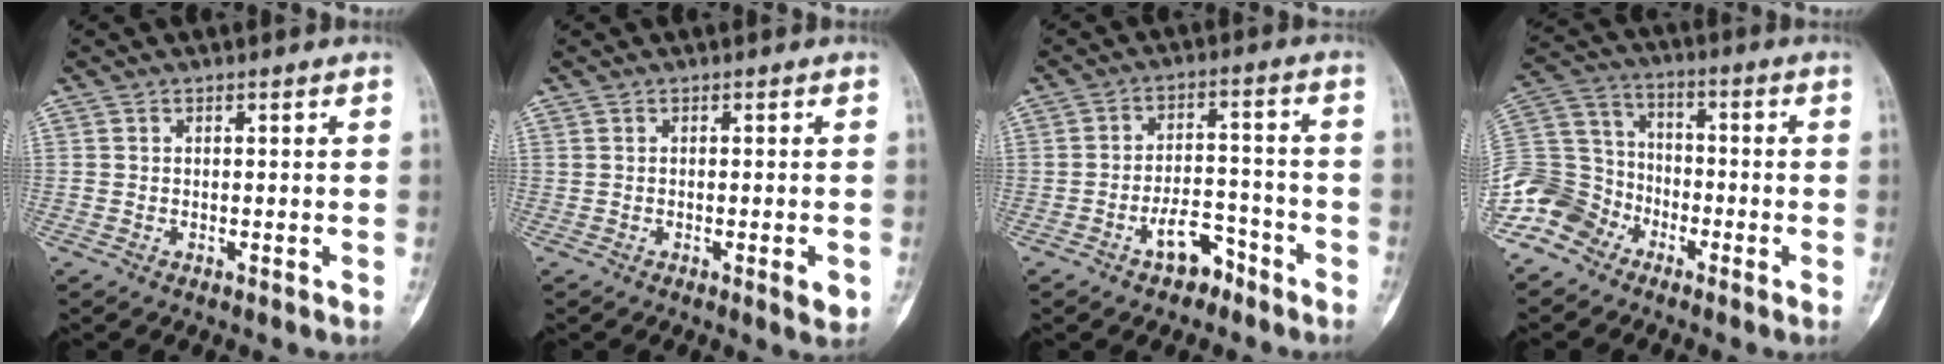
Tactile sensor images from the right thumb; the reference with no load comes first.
{"total": 2.6, "force": [-0.8, 0.6, 2.5], "torque": [-0.027, -0.004, -0.011]}
{"total": 6.7, "force": [-4.3, 3.7, 3.7], "torque": [-0.040, 0.046, -0.069]}
{"total": 13.4, "force": [-8.4, 9.8, 3.7], "torque": [-0.068, 0.069, -0.170]}